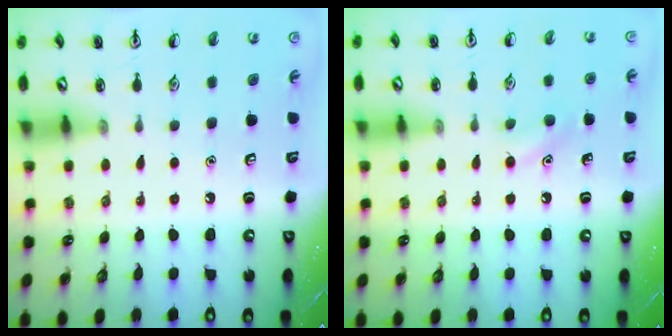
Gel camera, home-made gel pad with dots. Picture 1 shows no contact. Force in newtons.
{"total": 6.2, "press": 5.9, "slide": 1.7}